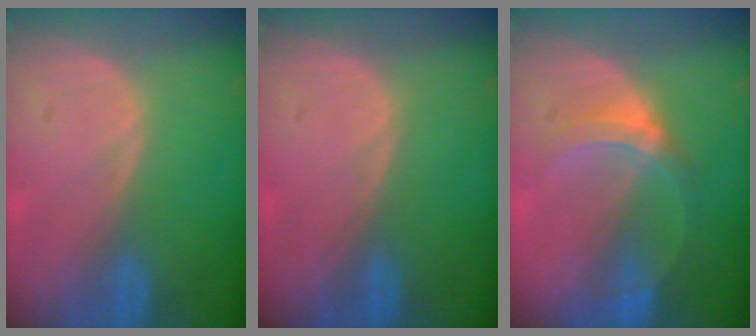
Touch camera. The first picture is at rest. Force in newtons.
{"total": 0.0}
{"total": 5.2, "press": 5.0, "slide": 1.4}